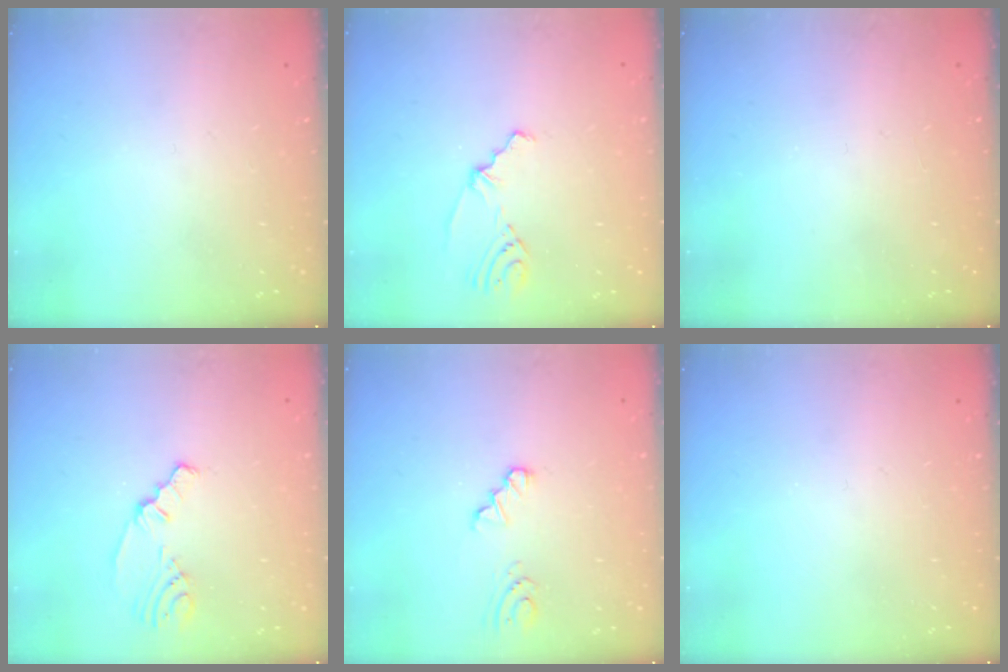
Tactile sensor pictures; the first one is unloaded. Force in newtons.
{"total": 2.5, "press": 2.1, "slide": 1.4}
{"total": 0.0}
{"total": 2.1, "press": 1.7, "slide": 1.2}
{"total": 1.4, "press": 1.4, "slide": 0.2}
{"total": 0.0}